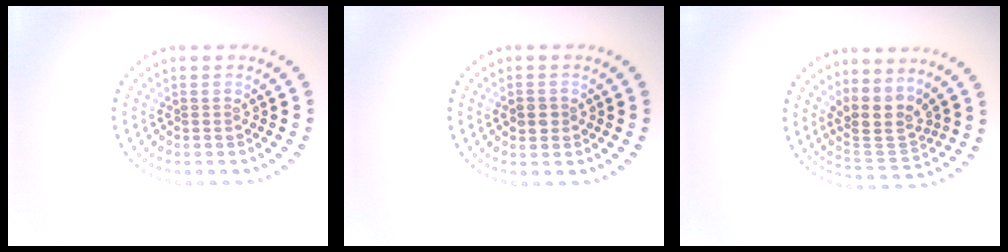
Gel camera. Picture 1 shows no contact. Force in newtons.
{"total": 1.5, "press": 1.4, "slide": 0.3}
{"total": 4.0, "press": 3.3, "slide": 2.2}